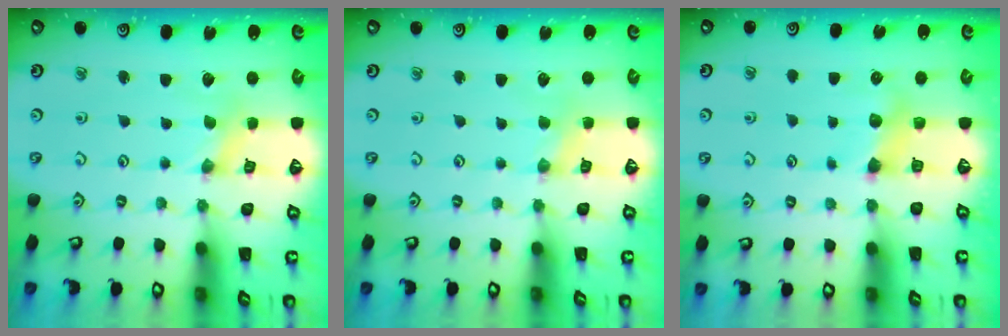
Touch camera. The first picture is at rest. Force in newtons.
{"total": 1.4, "press": 1.4, "slide": 0.3}
{"total": 5.3, "press": 5.2, "slide": 0.3}